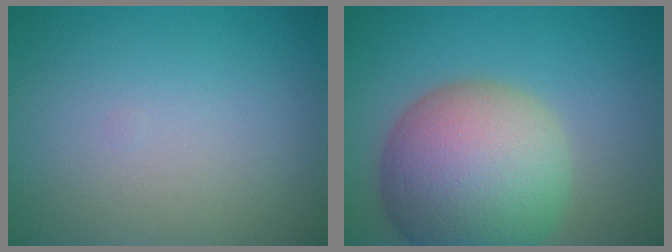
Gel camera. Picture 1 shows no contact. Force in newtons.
{"total": 12.8, "press": 12.7, "slide": 0.7}